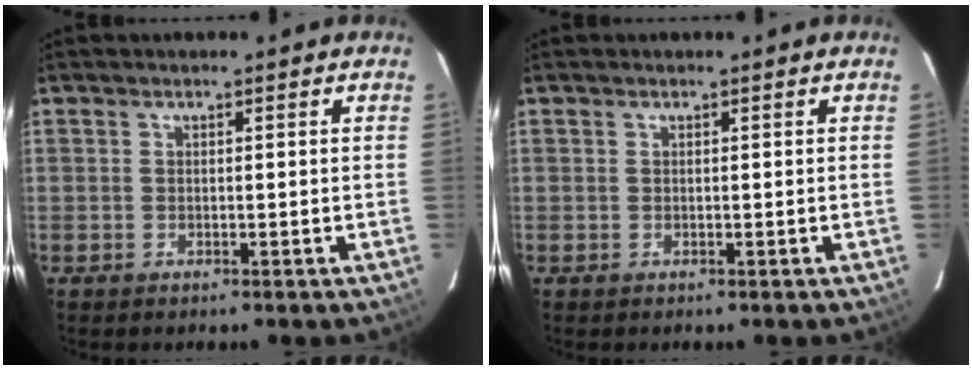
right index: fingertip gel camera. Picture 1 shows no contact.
{"total": 0.0}